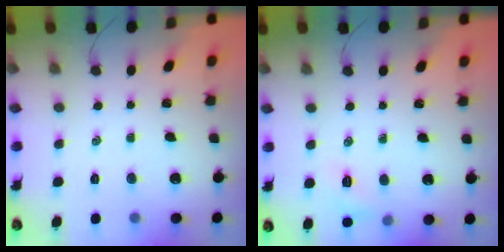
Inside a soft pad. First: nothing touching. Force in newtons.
{"total": 6.9, "press": 6.7, "slide": 1.4}